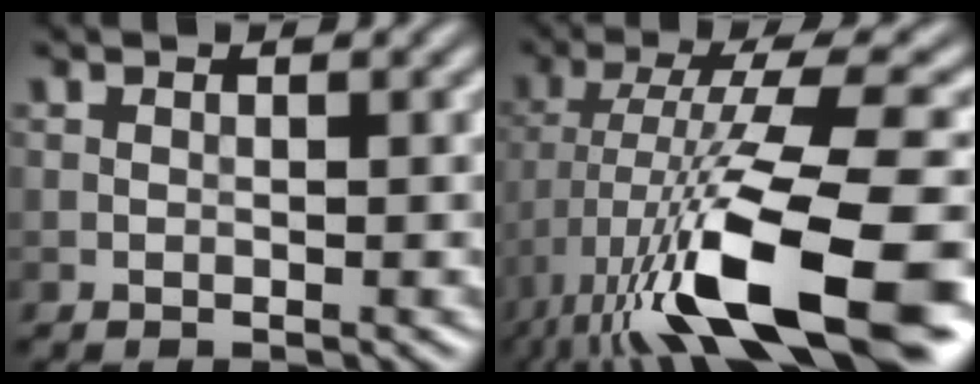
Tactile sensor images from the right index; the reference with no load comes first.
{"total": 14.9, "force": [-5.5, 3.5, 13.5], "torque": [-0.244, 0.005, -0.086]}